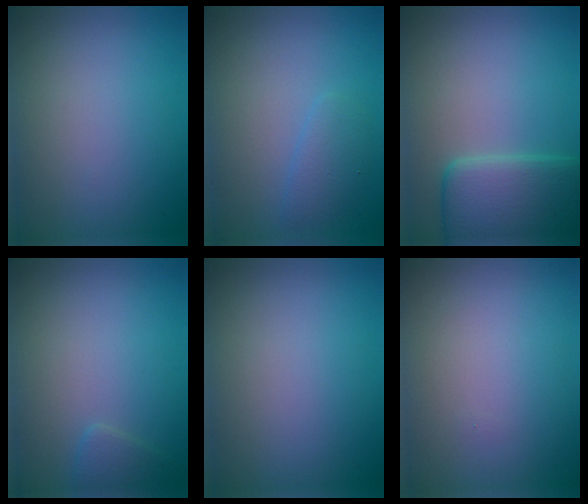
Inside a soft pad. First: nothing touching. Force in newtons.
{"total": 1.6, "press": 1.6, "slide": 0.0}
{"total": 6.8, "press": 6.8, "slide": 0.5}
{"total": 1.1, "press": 1.1, "slide": 0.1}
{"total": 0.0}
{"total": 0.0}